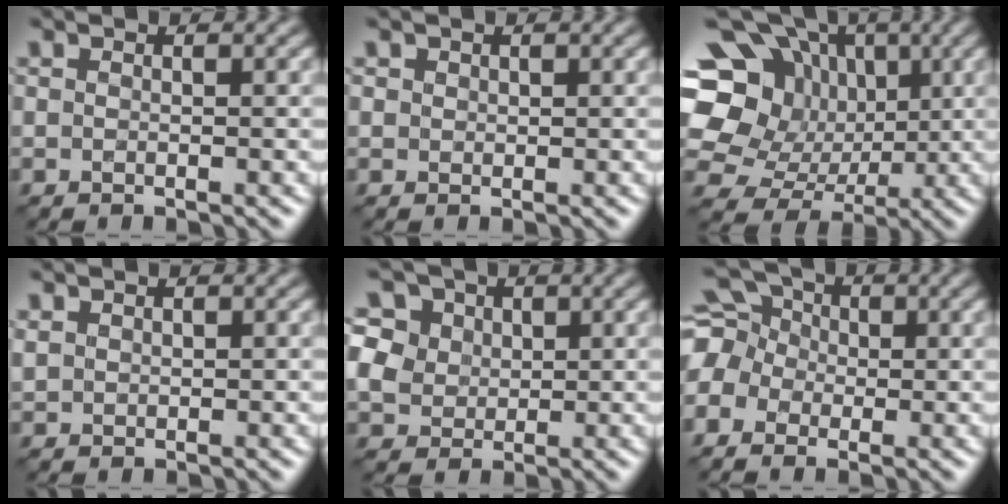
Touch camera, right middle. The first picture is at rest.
{"total": 0.7, "force": [0.2, 0.4, -0.5], "torque": [0.010, -0.001, 0.008]}
{"total": 14.8, "force": [3.4, 13.0, 6.2], "torque": [-0.150, 0.045, 0.050]}
{"total": 0.7, "force": [0.4, 0.5, -0.2], "torque": [-0.001, 0.003, 0.017]}
{"total": 6.5, "force": [3.0, 5.2, 2.6], "torque": [-0.064, 0.031, 0.042]}
{"total": 6.6, "force": [-1.0, 5.8, 3.1], "torque": [-0.084, 0.034, -0.052]}